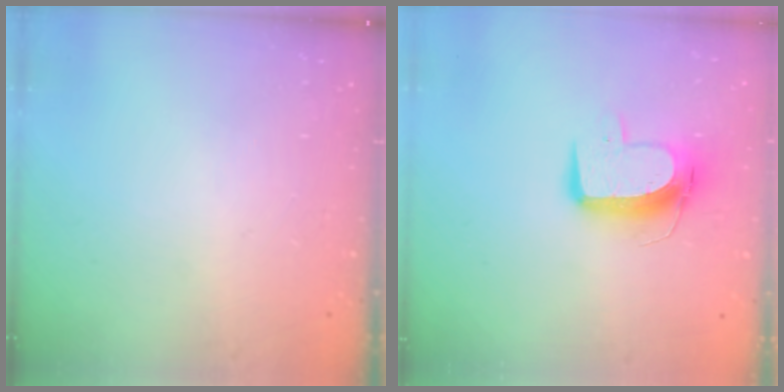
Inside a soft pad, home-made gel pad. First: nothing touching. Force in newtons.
{"total": 11.1, "press": 11.0, "slide": 1.2}